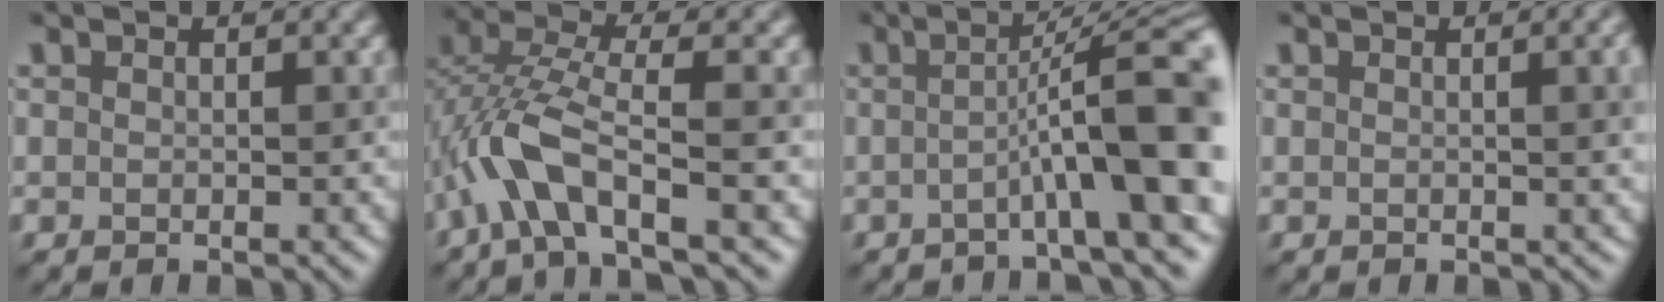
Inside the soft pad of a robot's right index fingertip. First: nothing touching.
{"total": 5.3, "force": [-2.3, 1.7, 4.5], "torque": [-0.098, 0.009, -0.049]}
{"total": 9.4, "force": [-1.3, 1.4, 9.2], "torque": [-0.112, 0.019, -0.030]}
{"total": 3.6, "force": [0.4, 1.5, 3.2], "torque": [-0.013, 0.011, -0.002]}